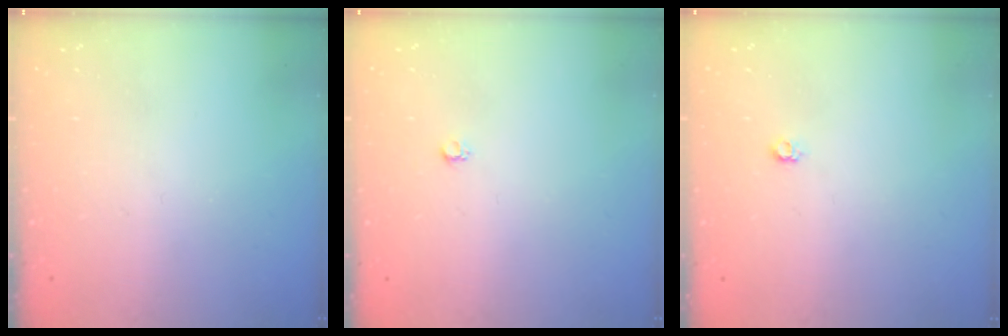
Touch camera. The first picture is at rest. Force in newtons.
{"total": 2.6, "press": 2.6, "slide": 0.4}
{"total": 3.7, "press": 3.7, "slide": 0.4}